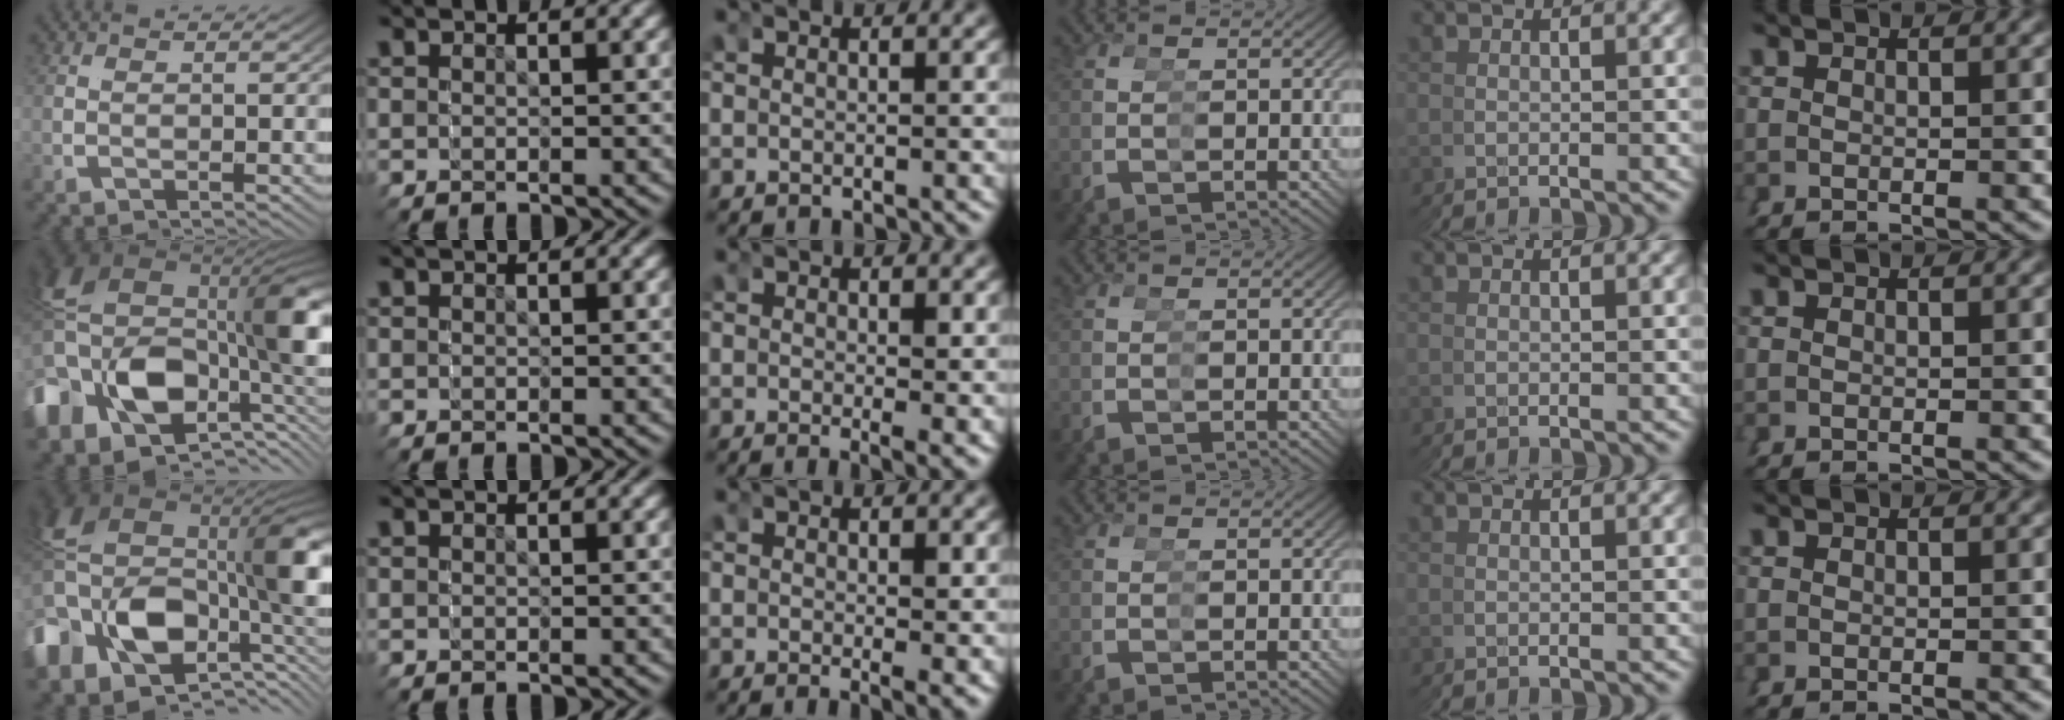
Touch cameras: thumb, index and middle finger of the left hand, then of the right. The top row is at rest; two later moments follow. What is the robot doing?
{"motion": "grasp_and_lifting", "object": "stress ball aka squeeze ball"}